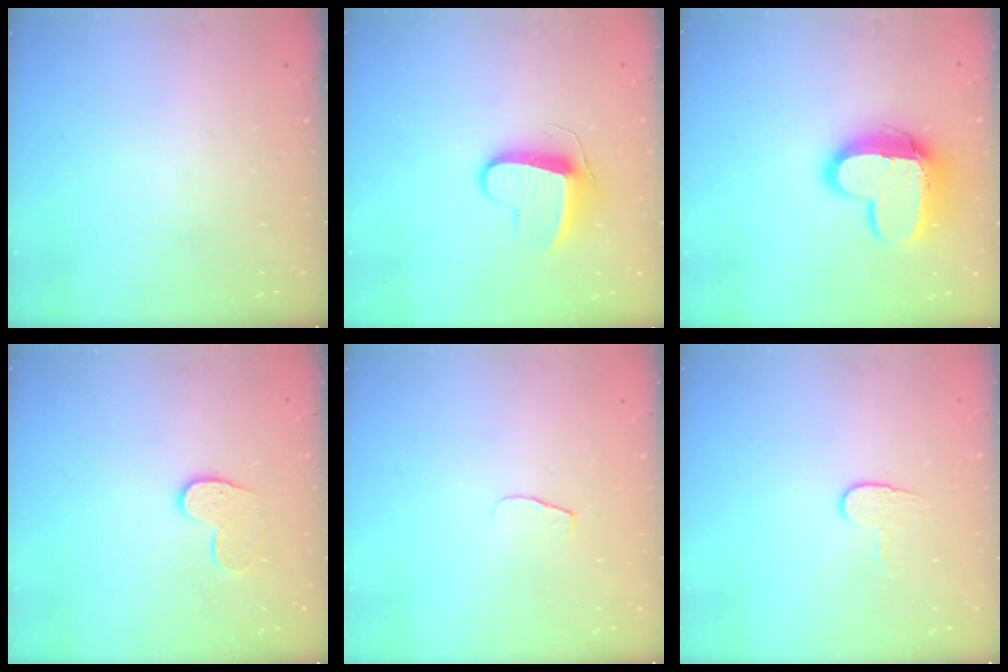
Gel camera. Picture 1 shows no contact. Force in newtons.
{"total": 9.4, "press": 9.4, "slide": 0.5}
{"total": 14.2, "press": 14.2, "slide": 1.1}
{"total": 8.3, "press": 8.3, "slide": 0.4}
{"total": 4.2, "press": 4.1, "slide": 0.4}
{"total": 6.1, "press": 6.1, "slide": 0.5}